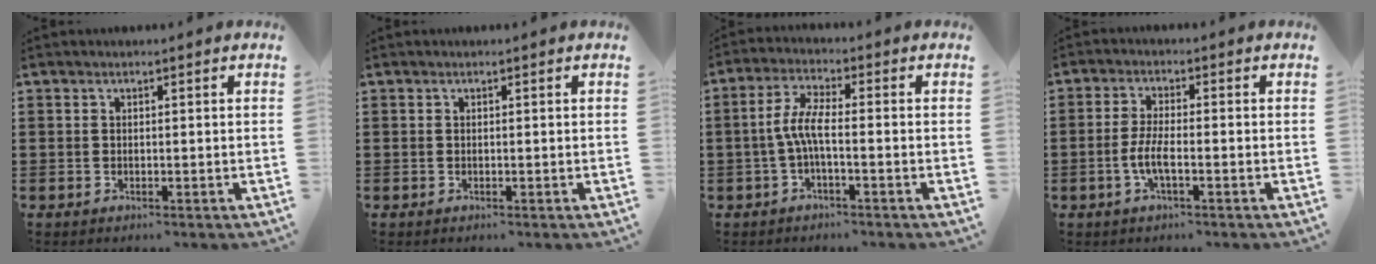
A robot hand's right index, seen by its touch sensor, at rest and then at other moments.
{"total": 0.0}
{"total": 5.1, "force": [-1.2, 1.1, 4.8], "torque": [-0.109, -0.004, -0.029]}
{"total": 4.2, "force": [-1.5, 0.9, 3.9], "torque": [-0.094, -0.007, -0.036]}